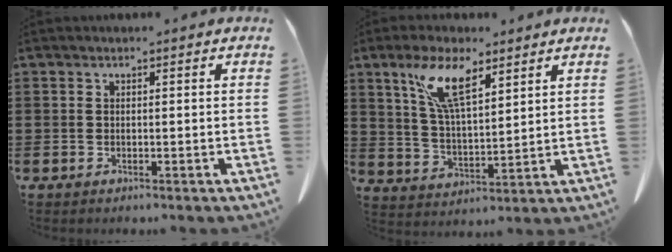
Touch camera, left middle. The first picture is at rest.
{"total": 9.9, "force": [6.0, 3.1, 7.2], "torque": [-0.154, -0.004, 0.108]}